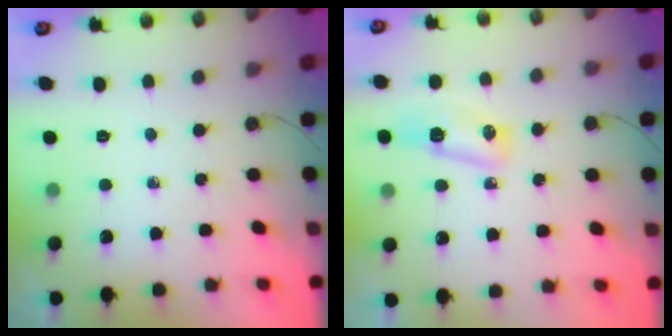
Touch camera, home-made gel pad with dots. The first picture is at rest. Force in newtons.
{"total": 9.1, "press": 7.8, "slide": 4.8}